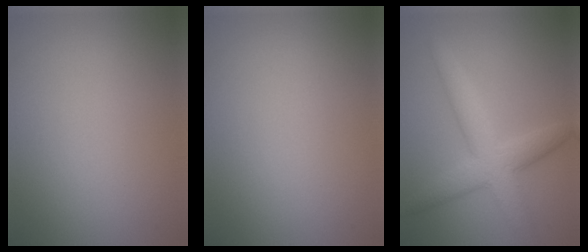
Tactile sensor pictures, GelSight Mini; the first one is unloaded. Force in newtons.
{"total": 0.0}
{"total": 4.8, "press": 4.8, "slide": 0.1}